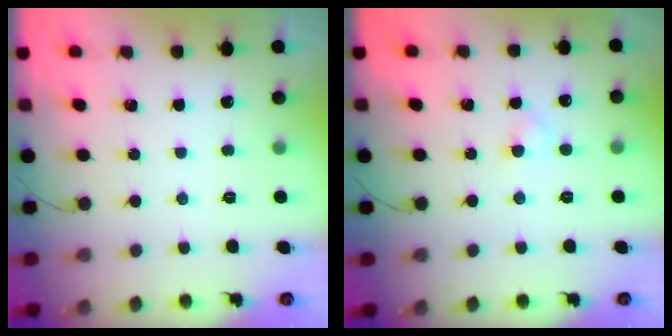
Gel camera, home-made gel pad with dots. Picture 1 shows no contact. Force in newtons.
{"total": 1.9, "press": 1.7, "slide": 1.0}